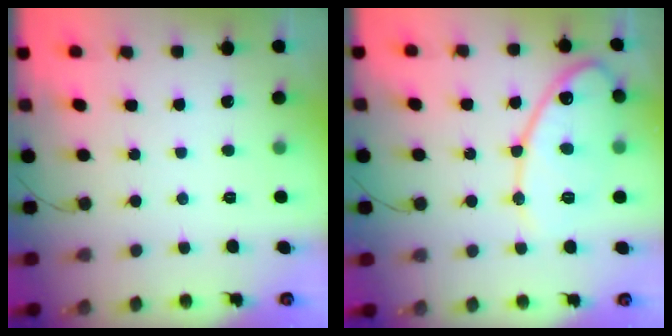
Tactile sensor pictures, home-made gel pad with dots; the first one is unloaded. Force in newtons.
{"total": 14.4, "press": 14.4, "slide": 1.0}